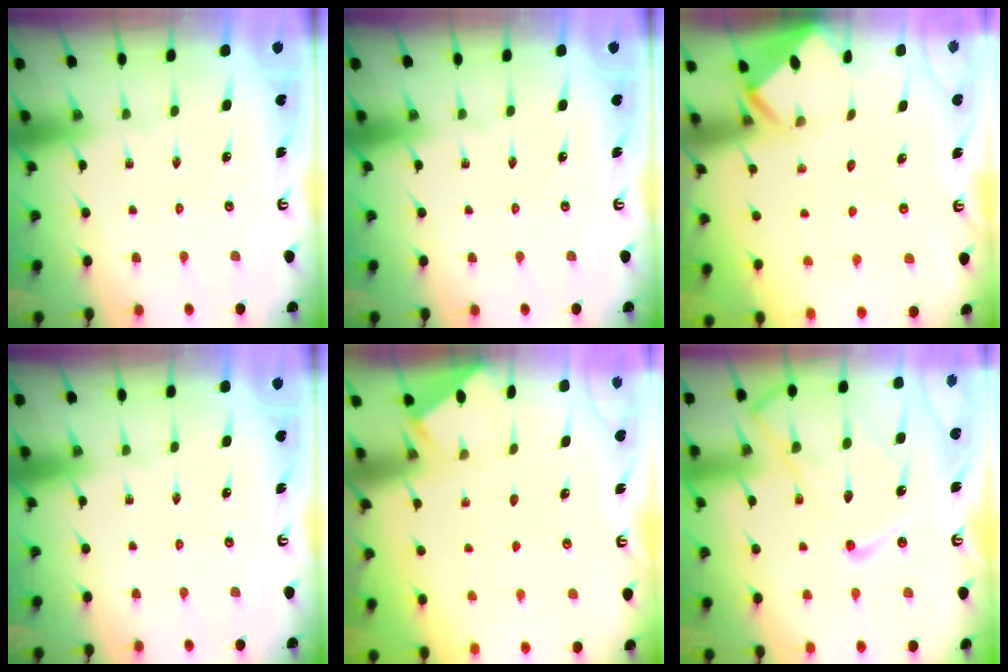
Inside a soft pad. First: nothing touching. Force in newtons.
{"total": 0.0}
{"total": 3.6, "press": 3.6, "slide": 0.3}
{"total": 0.0}
{"total": 1.9, "press": 1.9, "slide": 0.3}
{"total": 12.9, "press": 12.8, "slide": 1.4}